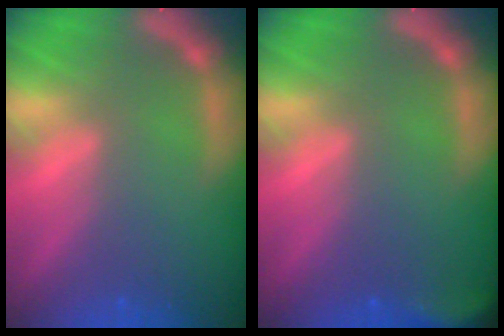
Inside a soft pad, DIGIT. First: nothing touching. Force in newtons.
{"total": 4.0}